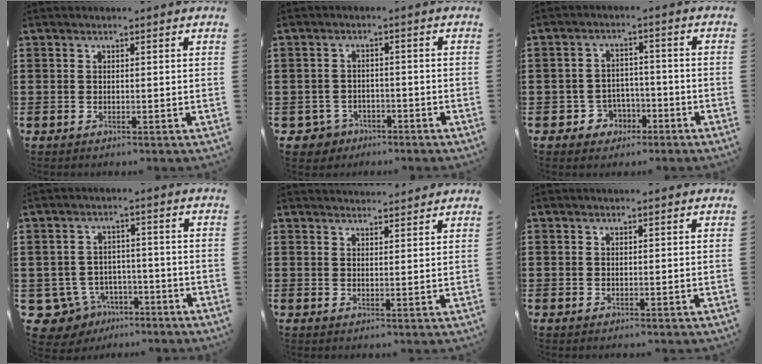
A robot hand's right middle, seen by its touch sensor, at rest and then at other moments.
{"total": 2.9, "force": [-2.4, 1.6, 0.2], "torque": [-0.021, -0.001, -0.055]}
{"total": 4.1, "force": [-2.5, 3.2, 0.8], "torque": [-0.024, 0.011, -0.052]}
{"total": 6.3, "force": [-4.4, 4.3, 1.5], "torque": [-0.060, 0.012, -0.089]}
{"total": 2.0, "force": [1.9, 0.2, 0.0], "torque": [-0.005, 0.003, 0.038]}
{"total": 0.8, "force": [-0.2, 0.7, 0.0], "torque": [0.000, 0.006, -0.007]}